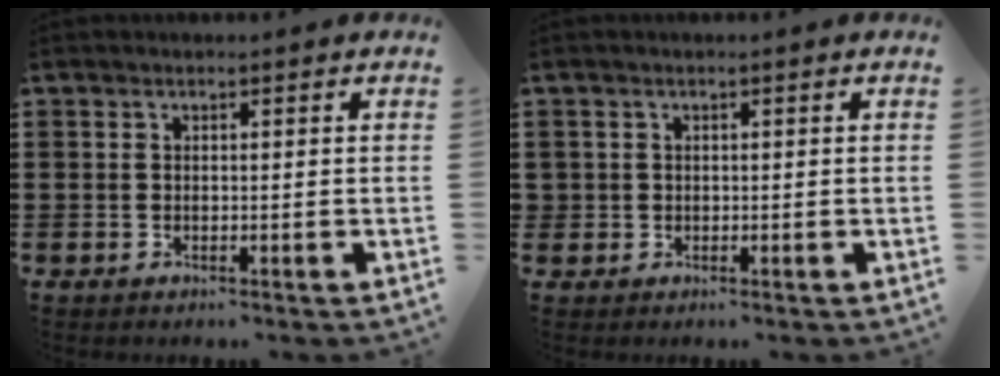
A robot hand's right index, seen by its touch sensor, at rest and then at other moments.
{"total": 0.9, "force": [0.0, 0.9, 0.0], "torque": [0.000, 0.006, -0.001]}